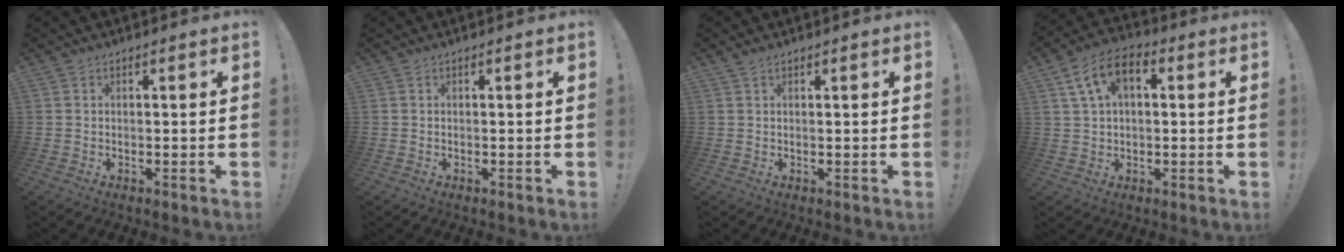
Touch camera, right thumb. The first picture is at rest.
{"total": 0.0}
{"total": 0.6, "force": [0.5, -0.1, 0.3], "torque": [-0.007, 0.000, 0.009]}
{"total": 9.6, "force": [3.0, 5.9, 6.9], "torque": [-0.117, 0.008, 0.062]}